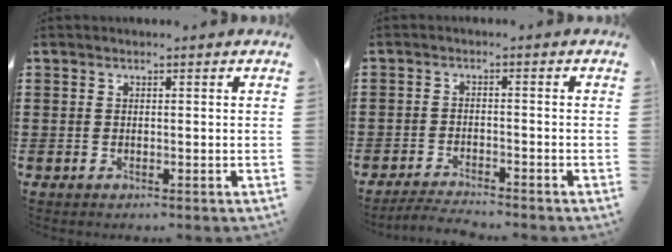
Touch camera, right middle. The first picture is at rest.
{"total": 3.0, "force": [-2.9, 0.1, 0.4], "torque": [-0.010, 0.001, -0.061]}